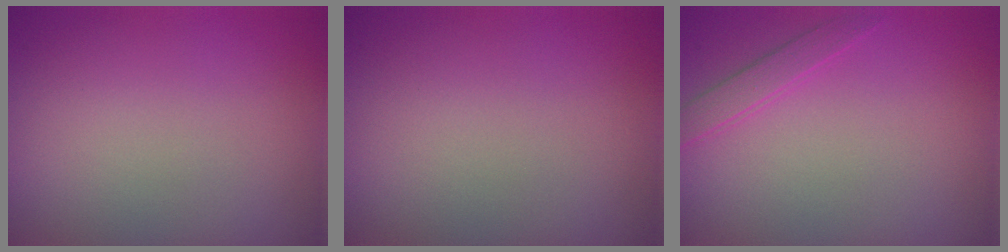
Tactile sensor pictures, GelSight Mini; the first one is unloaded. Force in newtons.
{"total": 0.0}
{"total": 1.4, "press": 1.4, "slide": 0.1}